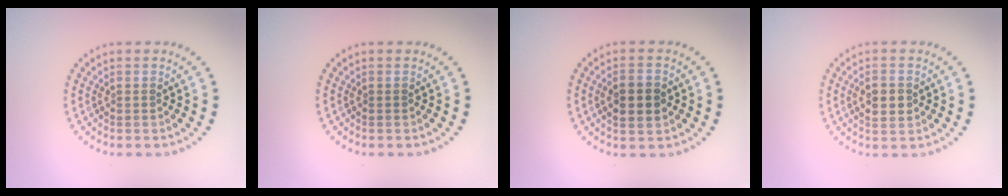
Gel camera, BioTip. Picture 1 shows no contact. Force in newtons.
{"total": 0.0}
{"total": 2.7, "press": 2.7, "slide": 0.2}
{"total": 2.2, "press": 2.2, "slide": 0.0}